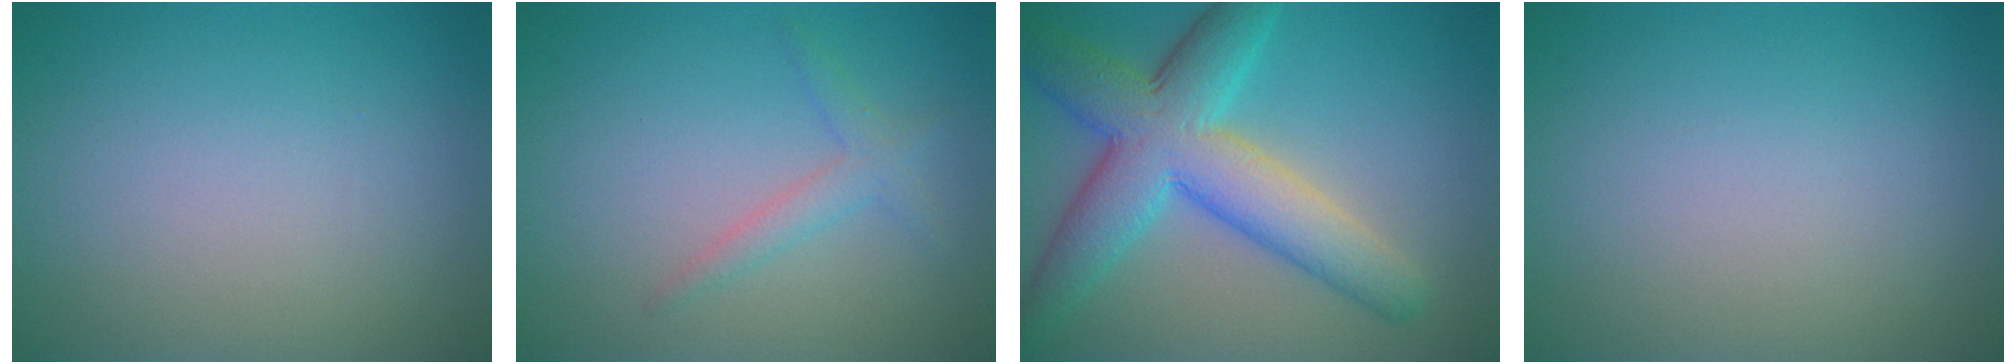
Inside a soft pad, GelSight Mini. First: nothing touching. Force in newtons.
{"total": 1.8, "press": 1.8, "slide": 0.1}
{"total": 8.7, "press": 8.7, "slide": 0.3}
{"total": 0.0}